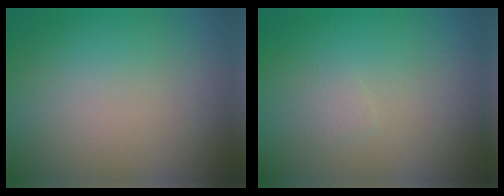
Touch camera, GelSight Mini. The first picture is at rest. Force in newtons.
{"total": 0.7, "press": 0.7, "slide": 0.0}